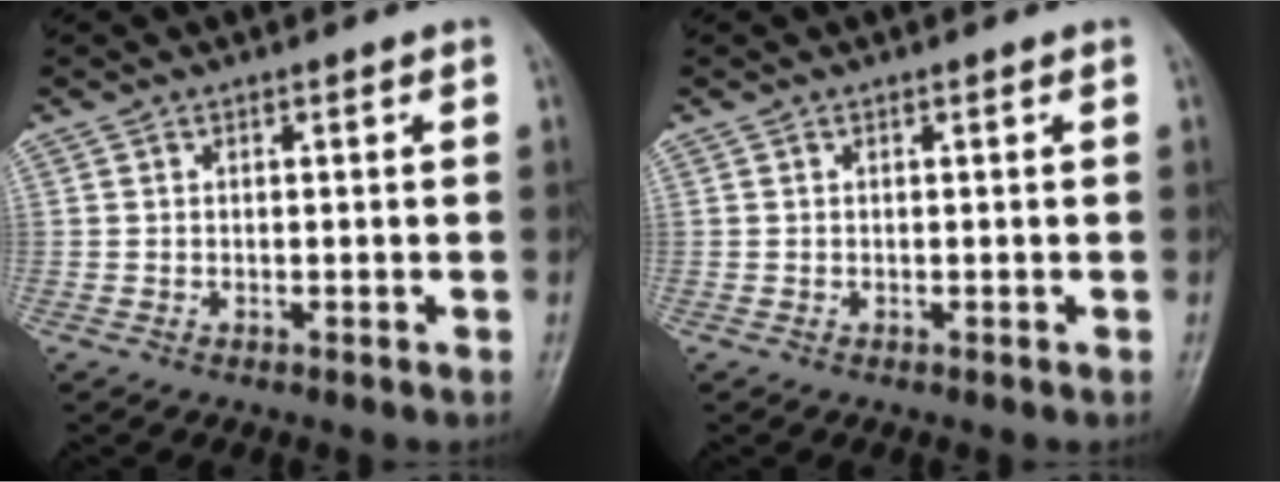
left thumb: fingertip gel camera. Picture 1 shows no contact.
{"total": 0.0}